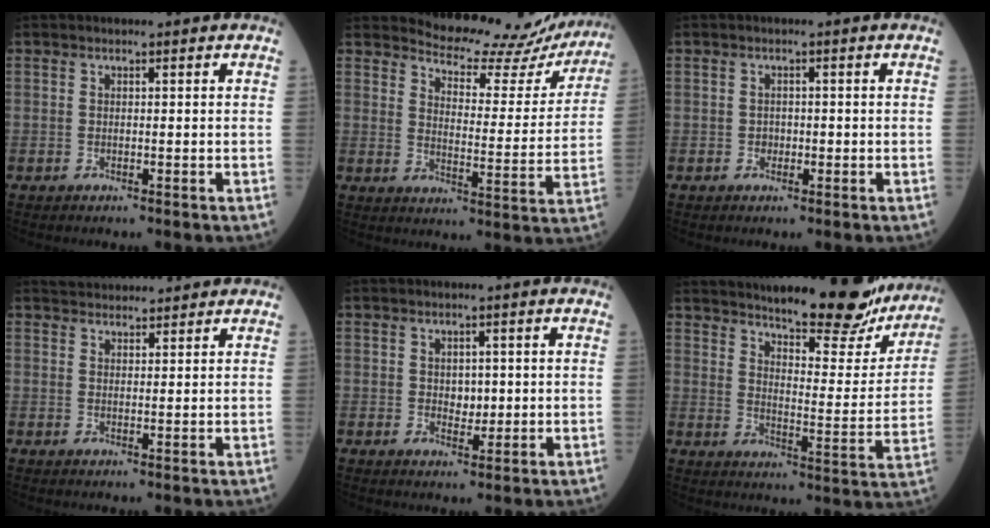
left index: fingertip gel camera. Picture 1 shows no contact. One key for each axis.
{"total": 16.6, "fx": 16.0, "fy": 3.9, "fz": 2.1, "tx": -0.008, "ty": -0.057, "tz": 0.175}
{"total": 1.0, "fx": -0.5, "fy": 0.8, "fz": 0.4, "tx": -0.003, "ty": 0.000, "tz": -0.010}
{"total": 6.3, "fx": 6.0, "fy": 1.3, "fz": 1.2, "tx": -0.013, "ty": 0.029, "tz": 0.083}
{"total": 2.1, "fx": 0.2, "fy": 1.5, "fz": 1.4, "tx": -0.021, "ty": -0.005, "tz": 0.004}
{"total": 21.4, "fx": 18.6, "fy": 4.0, "fz": 9.9, "tx": -0.134, "ty": -0.035, "tz": 0.236}